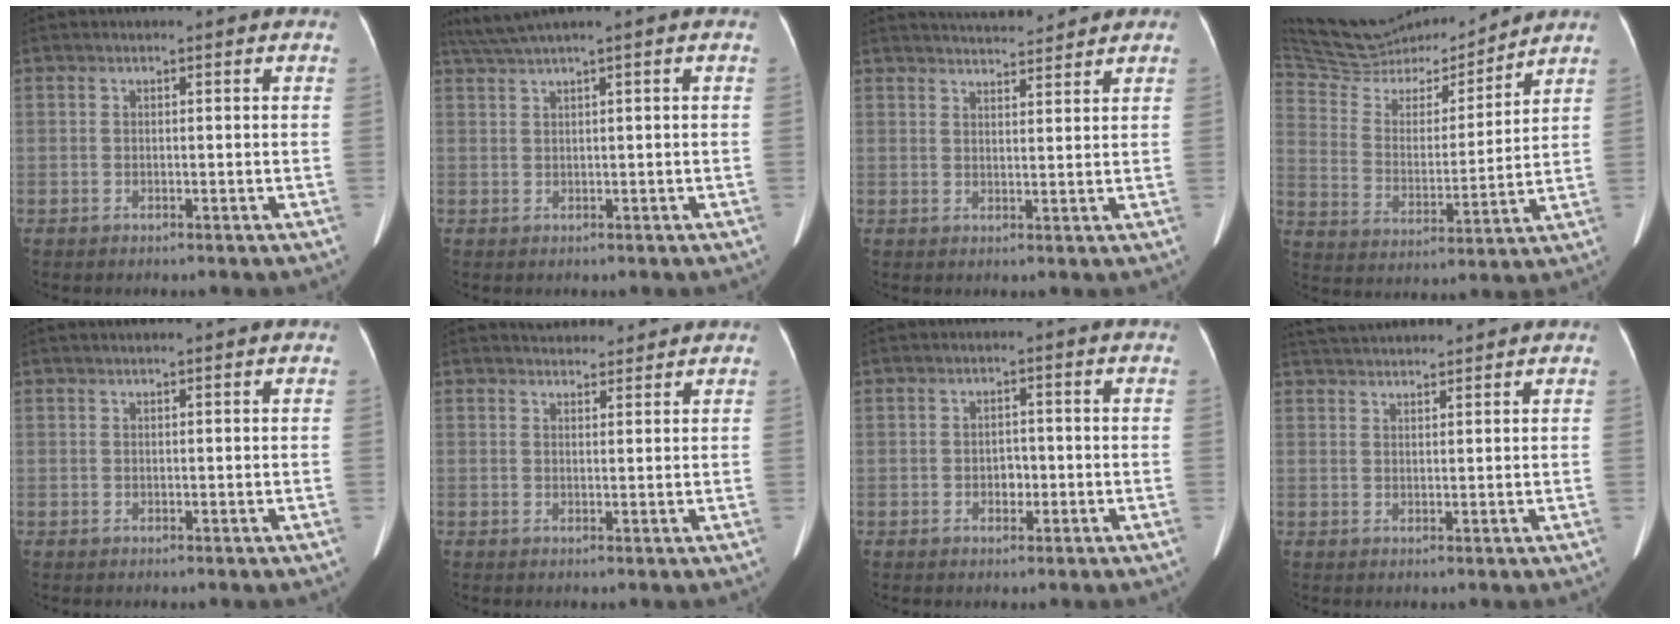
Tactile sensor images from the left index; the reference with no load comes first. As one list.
[{"total": 2.1, "force": [1.6, -0.4, 1.3], "torque": [-0.036, 0.017, 0.046]}, {"total": 6.8, "force": [6.6, 0.6, 1.6], "torque": [-0.031, 0.010, 0.092]}, {"total": 15.7, "force": [15.0, 2.6, 4.1], "torque": [-0.086, -0.008, 0.260]}, {"total": 1.4, "force": [1.2, 0.1, 0.7], "torque": [-0.008, 0.014, 0.017]}, {"total": 3.8, "force": [3.6, 1.3, 0.2], "torque": [-0.001, 0.008, 0.046]}, {"total": 2.2, "force": [-0.9, 1.5, 1.3], "torque": [-0.019, -0.004, -0.014]}, {"total": 7.2, "force": [6.9, 0.4, 2.0], "torque": [-0.041, 0.029, 0.110]}]